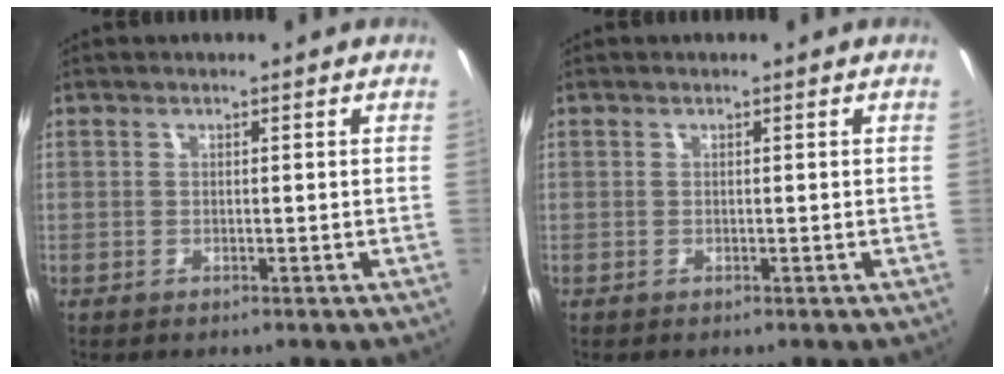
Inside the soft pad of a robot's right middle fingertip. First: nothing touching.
{"total": 0.0}